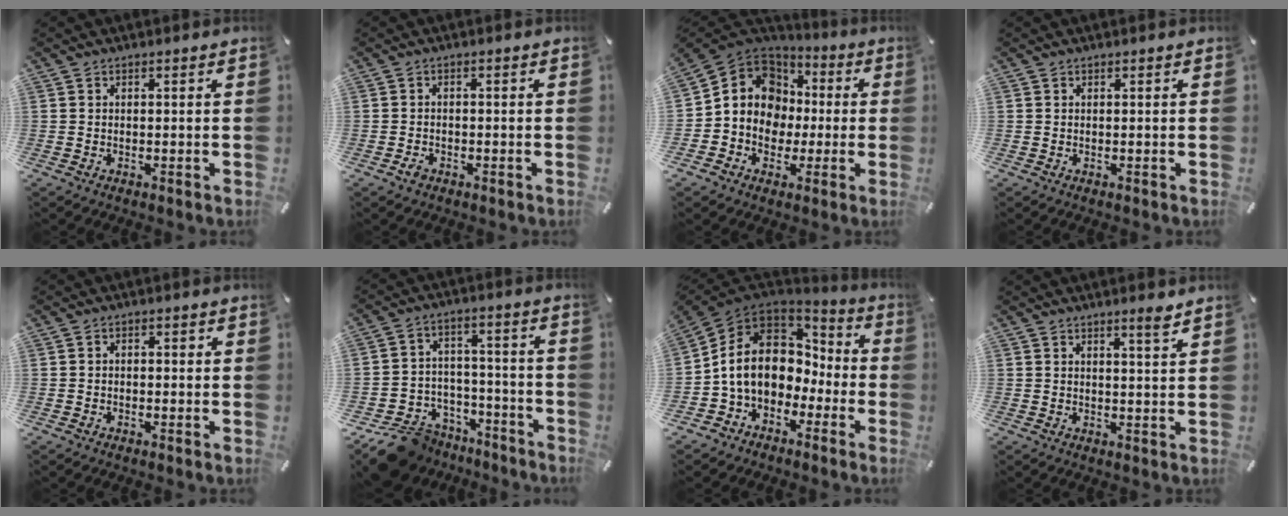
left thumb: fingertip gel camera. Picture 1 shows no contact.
{"total": 1.8, "force": [-1.1, 1.0, 0.9], "torque": [-0.017, 0.004, -0.022]}
{"total": 11.0, "force": [0.2, 10.5, 3.2], "torque": [-0.061, -0.003, 0.012]}
{"total": 0.0}
{"total": 1.3, "force": [-0.7, 0.7, 0.8], "torque": [-0.016, 0.005, -0.016]}
{"total": 12.6, "force": [-9.4, 7.7, 3.3], "torque": [-0.048, 0.066, -0.164]}
{"total": 13.0, "force": [-0.5, 11.0, 6.9], "torque": [-0.160, 0.007, -0.005]}
{"total": 3.2, "force": [2.5, -0.1, 2.0], "torque": [-0.029, -0.017, 0.039]}